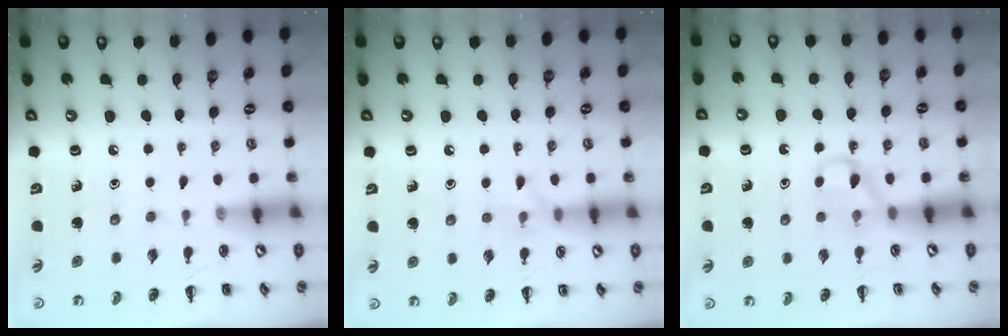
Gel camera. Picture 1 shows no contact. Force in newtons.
{"total": 5.7, "press": 5.7, "slide": 1.0}
{"total": 3.8, "press": 3.6, "slide": 1.3}